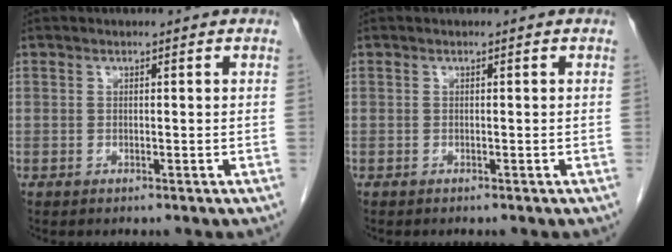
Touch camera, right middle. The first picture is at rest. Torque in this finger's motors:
{"motor_torque": [-0.27, 0.30, 0.08, 0.01]}